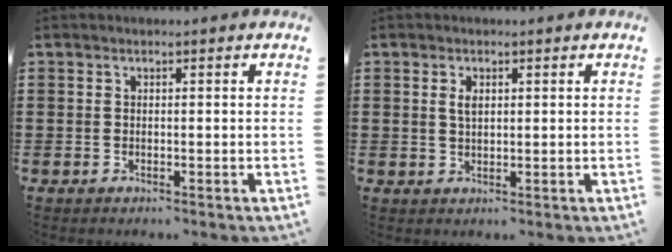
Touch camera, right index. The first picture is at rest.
{"total": 2.0, "force": [0.5, 0.9, 1.7], "torque": [-0.036, 0.005, 0.008]}